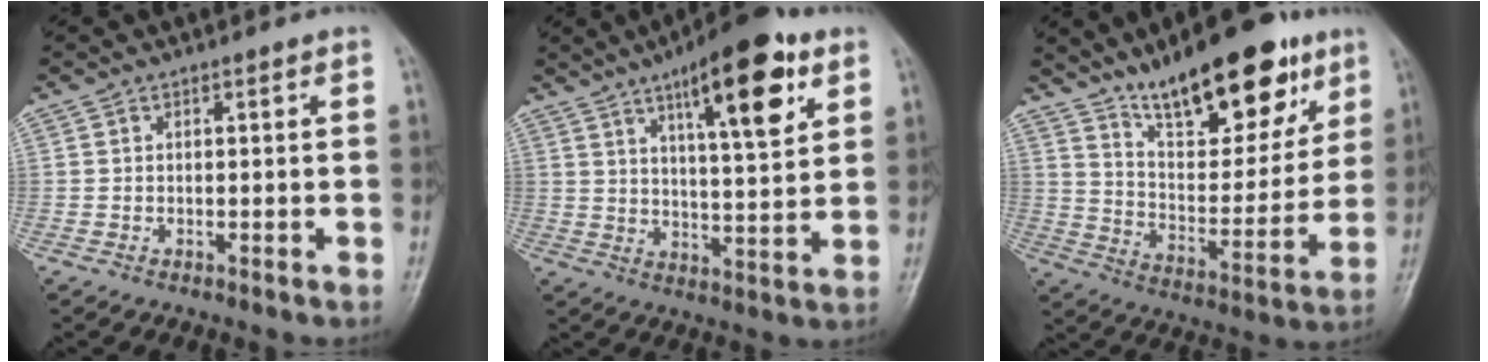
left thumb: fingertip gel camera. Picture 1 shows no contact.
{"total": 16.3, "force": [8.2, 4.7, 13.3], "torque": [-0.176, -0.030, 0.122]}
{"total": 22.1, "force": [14.5, 8.1, 14.5], "torque": [-0.174, -0.063, 0.238]}